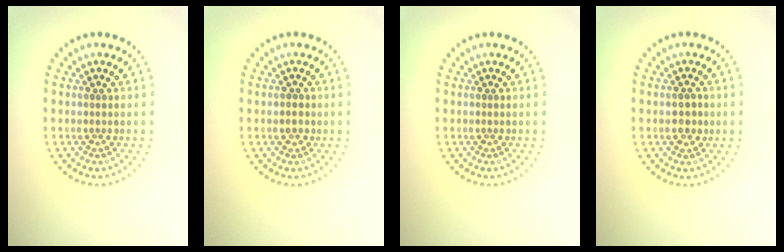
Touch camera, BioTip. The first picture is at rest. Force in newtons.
{"total": 1.1, "press": 1.0, "slide": 0.4}
{"total": 0.0}
{"total": 1.8, "press": 1.8, "slide": 0.2}